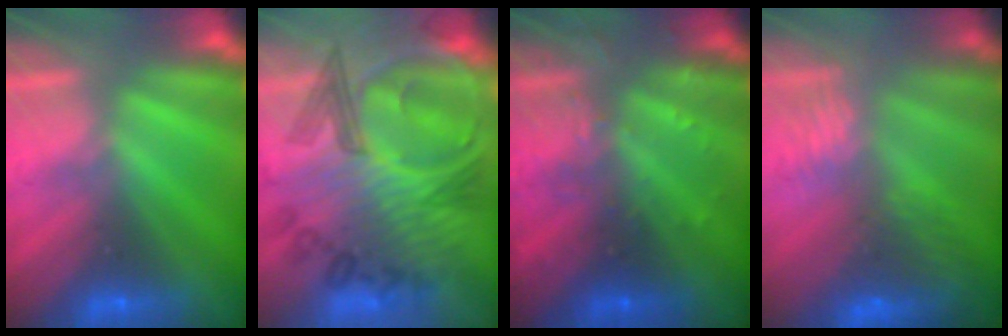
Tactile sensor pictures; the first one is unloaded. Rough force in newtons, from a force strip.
{"total": 7.0}
{"total": 2.9}
{"total": 9.5}